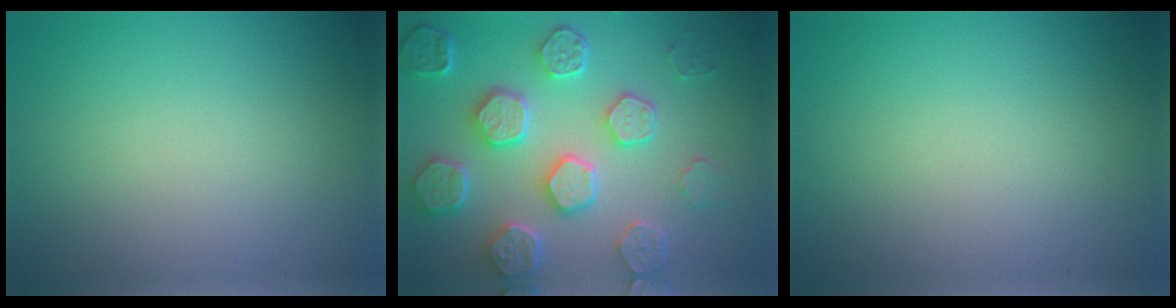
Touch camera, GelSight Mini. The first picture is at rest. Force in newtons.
{"total": 7.1, "press": 6.0, "slide": 3.8}
{"total": 0.0}